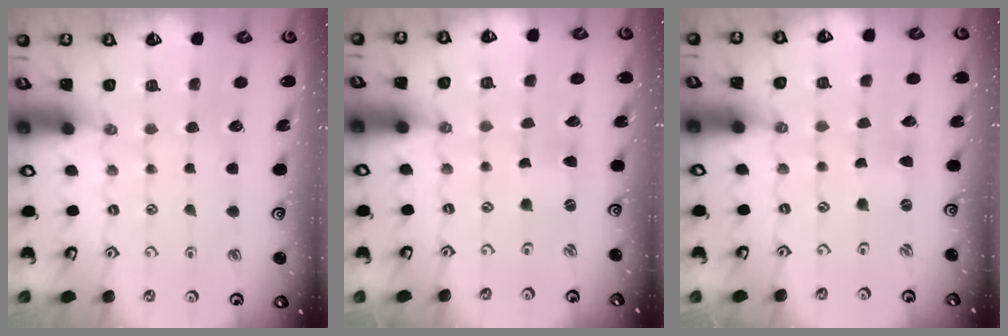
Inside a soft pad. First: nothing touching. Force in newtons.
{"total": 0.0}
{"total": 0.0}